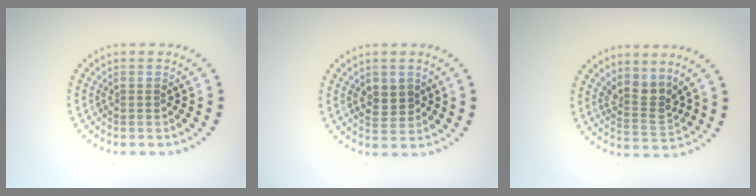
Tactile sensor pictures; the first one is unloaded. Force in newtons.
{"total": 2.4, "press": 2.4, "slide": 0.3}
{"total": 2.7, "press": 2.0, "slide": 1.8}